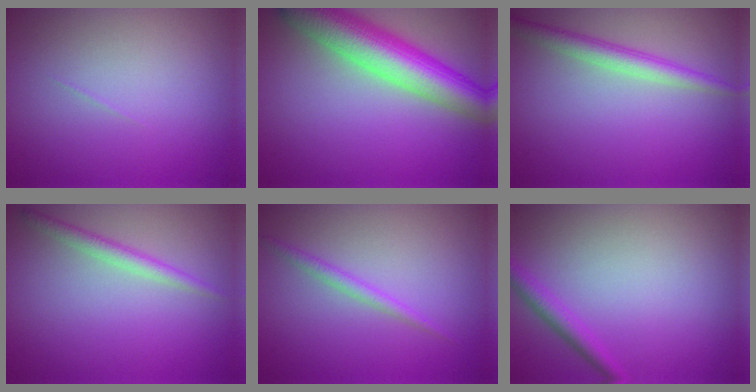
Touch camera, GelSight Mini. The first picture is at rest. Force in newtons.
{"total": 8.6, "press": 8.6, "slide": 0.2}
{"total": 2.6, "press": 2.6, "slide": 0.0}
{"total": 1.8, "press": 1.8, "slide": 0.1}
{"total": 1.3, "press": 1.3, "slide": 0.1}
{"total": 1.8, "press": 1.8, "slide": 0.0}